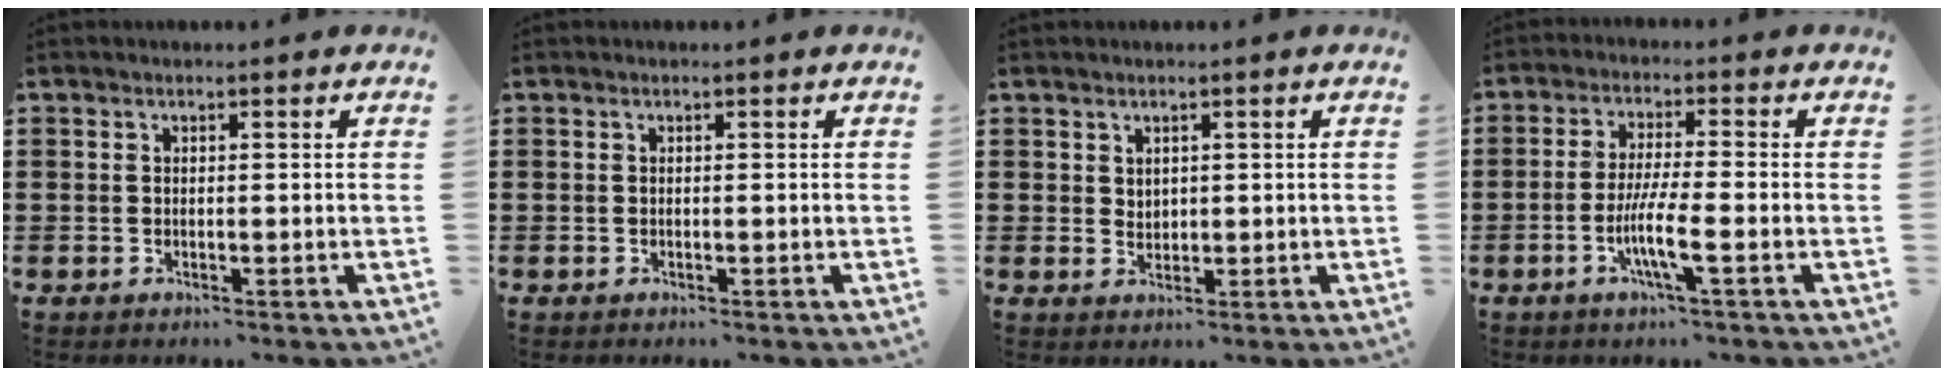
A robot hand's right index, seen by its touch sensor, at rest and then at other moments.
{"total": 0.0}
{"total": 1.6, "force": [1.1, 1.1, 0.3], "torque": [-0.008, 0.004, 0.022]}
{"total": 6.5, "force": [-2.3, 0.5, 6.1], "torque": [-0.123, -0.012, -0.046]}